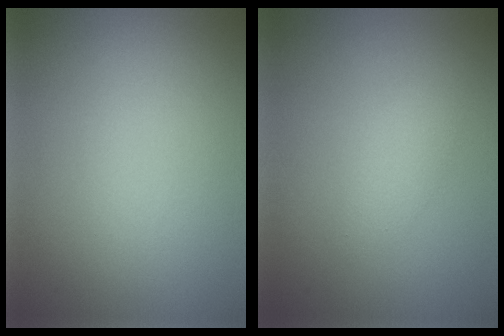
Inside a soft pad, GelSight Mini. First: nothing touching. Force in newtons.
{"total": 1.4, "press": 1.4, "slide": 0.0}